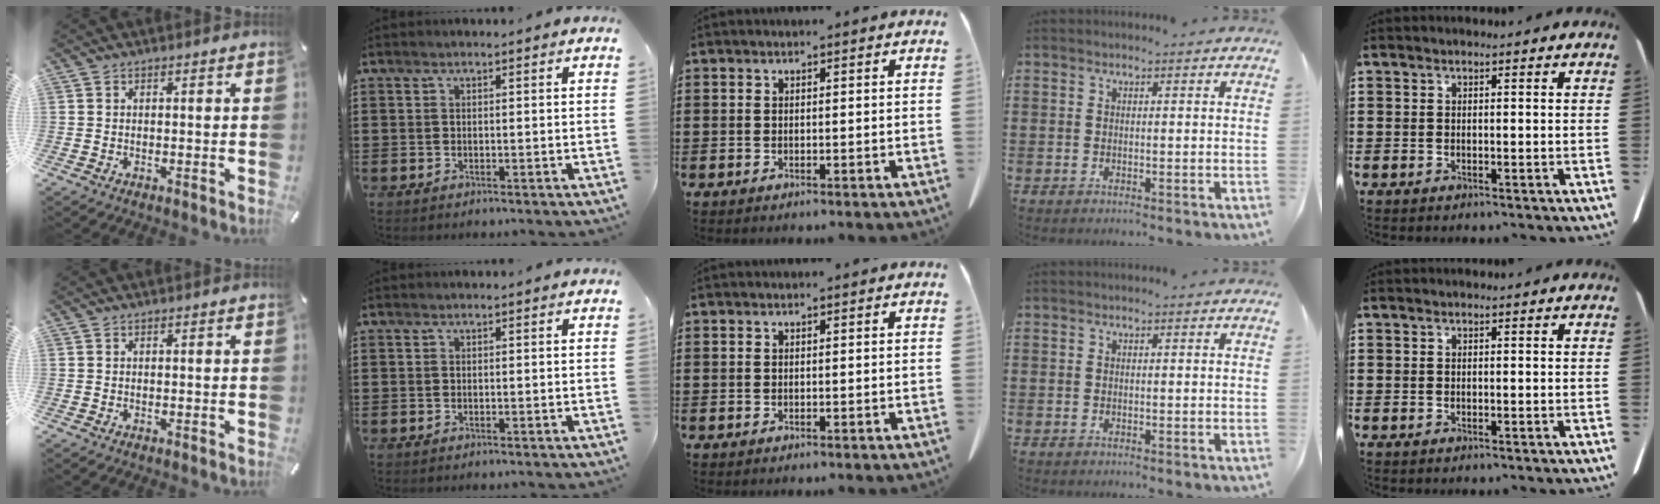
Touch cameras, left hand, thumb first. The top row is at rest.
{}